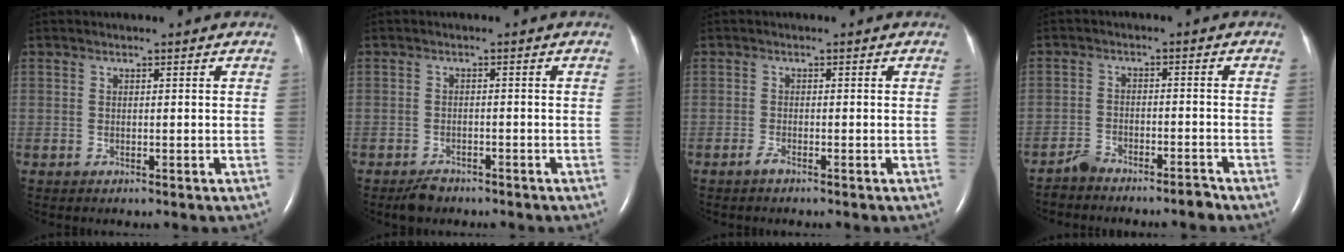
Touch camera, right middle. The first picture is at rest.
{"total": 2.5, "force": [-2.0, 1.1, 0.9], "torque": [-0.025, -0.002, -0.030]}
{"total": 1.0, "force": [-0.8, 0.0, 0.5], "torque": [-0.017, -0.001, -0.016]}
{"total": 3.5, "force": [-3.4, 0.4, 0.7], "torque": [-0.012, -0.002, -0.062]}